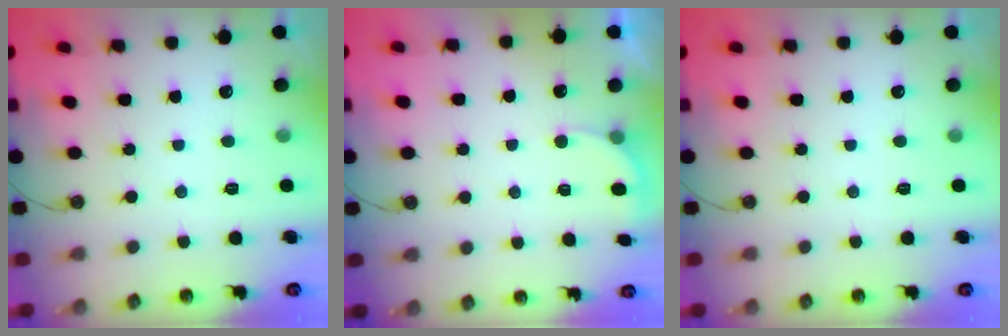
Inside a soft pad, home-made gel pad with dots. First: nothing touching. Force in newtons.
{"total": 2.5, "press": 2.4, "slide": 0.7}
{"total": 0.0}